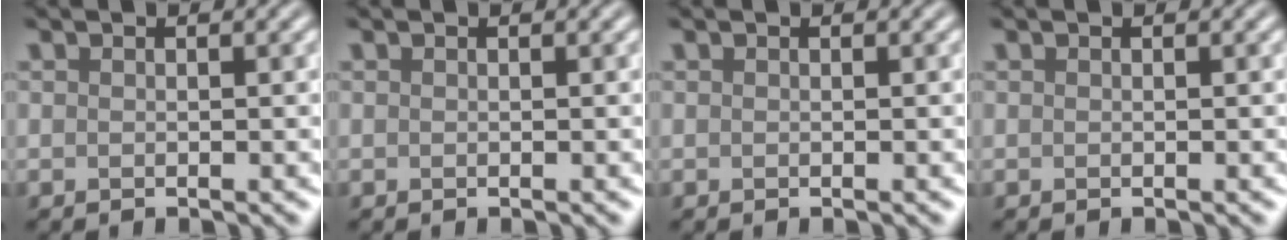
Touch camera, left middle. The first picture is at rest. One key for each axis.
{"total": 0.0}
{"total": 0.0}
{"total": 0.0}